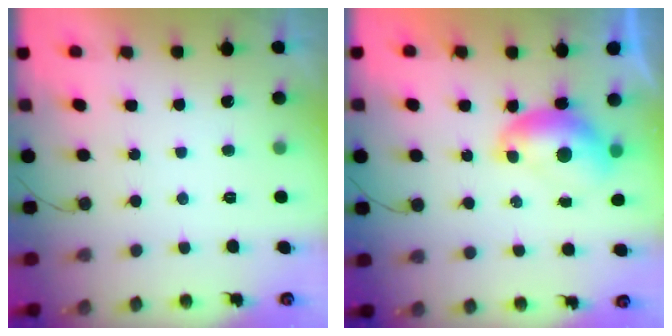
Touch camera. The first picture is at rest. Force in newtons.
{"total": 8.3, "press": 8.2, "slide": 1.3}